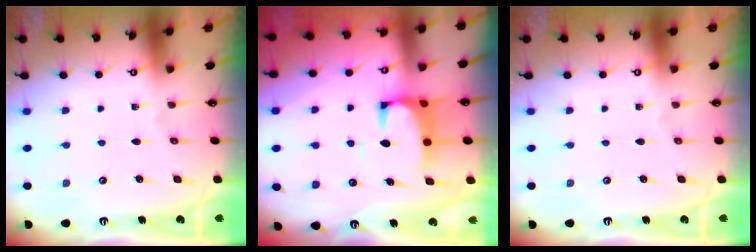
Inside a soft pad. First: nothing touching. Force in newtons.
{"total": 2.5, "press": 2.3, "slide": 1.1}
{"total": 0.0}